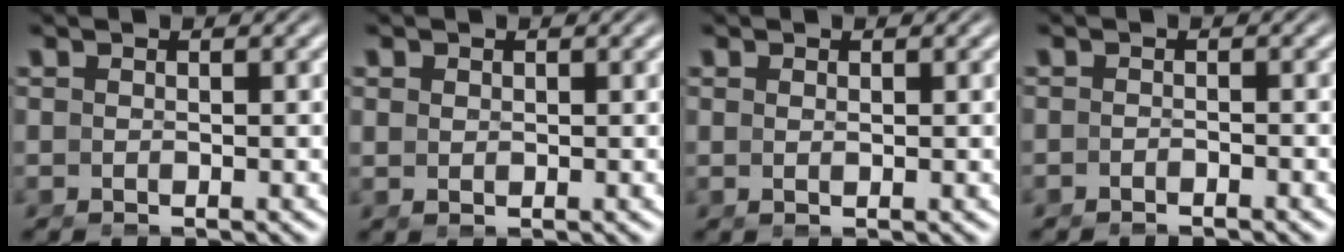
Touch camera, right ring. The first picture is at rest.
{"total": 0.7, "force": [0.5, 0.2, 0.4], "torque": [-0.007, -0.007, 0.016]}
{"total": 0.7, "force": [0.2, -0.5, 0.5], "torque": [-0.007, -0.007, 0.009]}
{"total": 1.2, "force": [-1.2, -0.2, -0.1], "torque": [-0.002, -0.004, -0.019]}